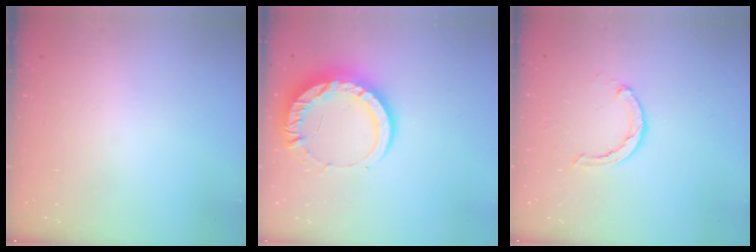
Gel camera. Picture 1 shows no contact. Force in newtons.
{"total": 14.4, "press": 14.4, "slide": 1.3}
{"total": 2.3, "press": 2.3, "slide": 0.3}